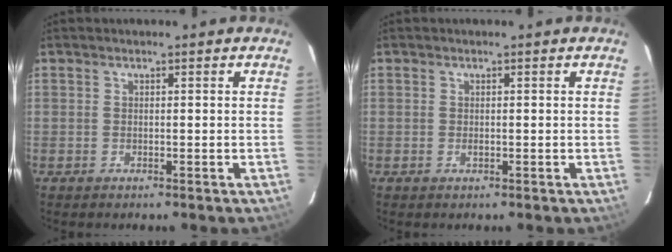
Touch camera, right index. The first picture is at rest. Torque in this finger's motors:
{"motor_torque": [-0.01, 0.00, 0.04, 0.00]}